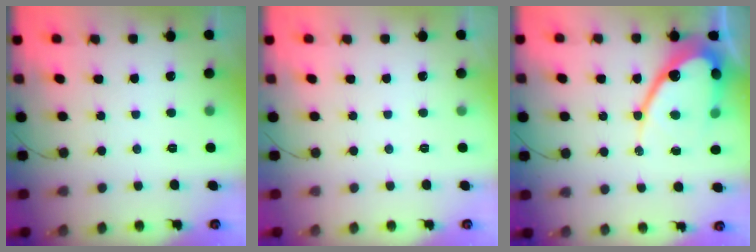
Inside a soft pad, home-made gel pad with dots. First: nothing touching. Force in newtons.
{"total": 0.0}
{"total": 16.2, "press": 16.2, "slide": 1.2}